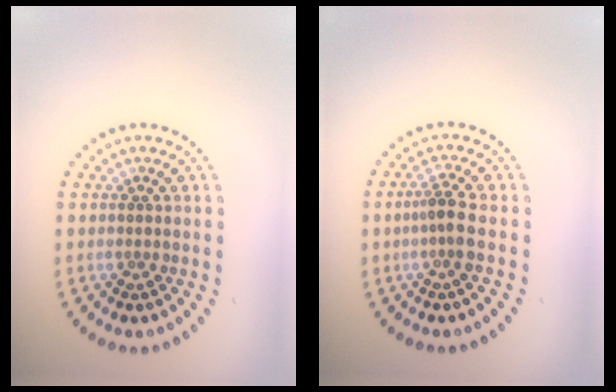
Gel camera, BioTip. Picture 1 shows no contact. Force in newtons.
{"total": 2.1, "press": 1.7, "slide": 1.2}